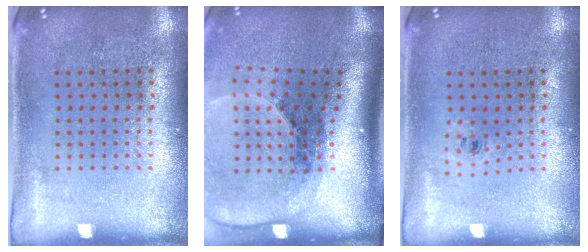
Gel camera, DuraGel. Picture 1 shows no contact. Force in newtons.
{"total": 2.7, "press": 1.9, "slide": 2.0}
{"total": 0.5, "press": 0.3, "slide": 0.4}